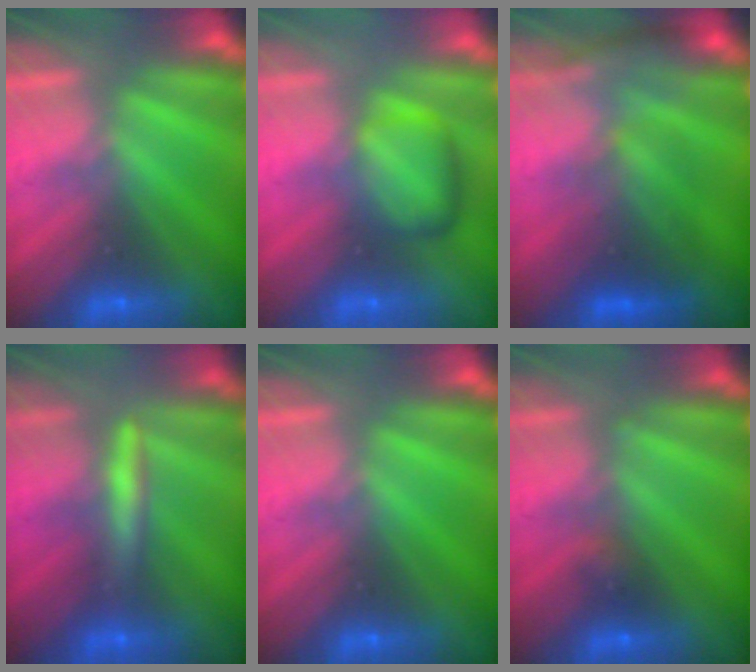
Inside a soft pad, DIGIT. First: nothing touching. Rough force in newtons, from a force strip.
{"total": 2.4}
{"total": 2.6}
{"total": 2.5}
{"total": 0.0}
{"total": 2.3}